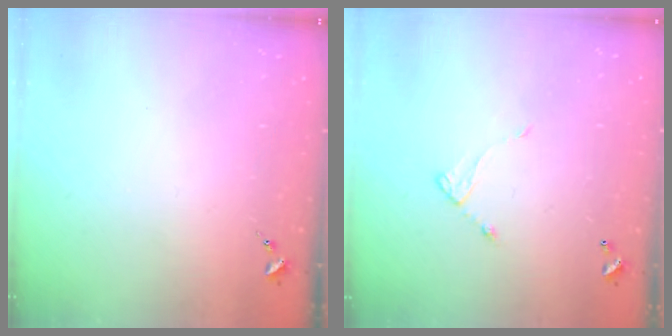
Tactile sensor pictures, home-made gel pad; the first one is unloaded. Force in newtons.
{"total": 4.9, "press": 4.9, "slide": 0.4}